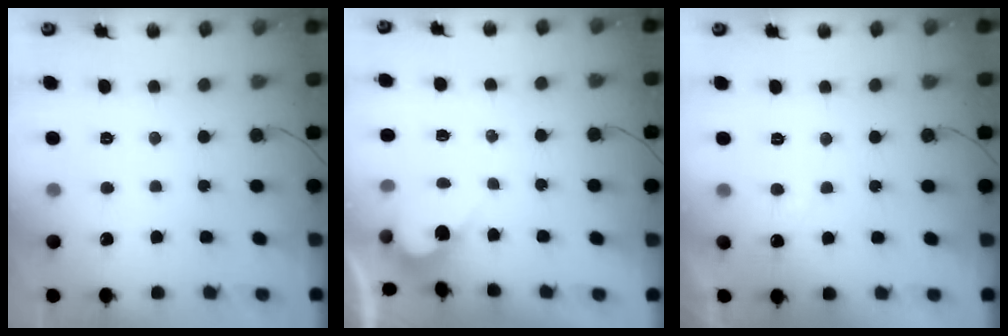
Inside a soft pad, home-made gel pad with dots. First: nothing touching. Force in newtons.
{"total": 2.7, "press": 2.7, "slide": 0.1}
{"total": 2.3, "press": 2.3, "slide": 0.1}